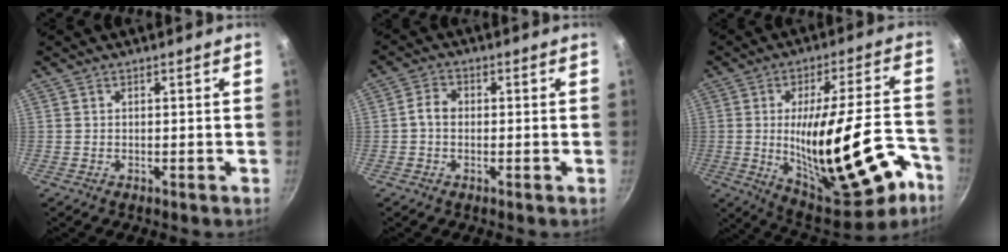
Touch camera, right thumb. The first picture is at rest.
{"total": 3.1, "force": [-0.2, 2.3, 2.1], "torque": [-0.042, 0.015, -0.014]}
{"total": 27.1, "force": [-8.7, 10.4, 23.5], "torque": [-0.313, 0.035, -0.103]}